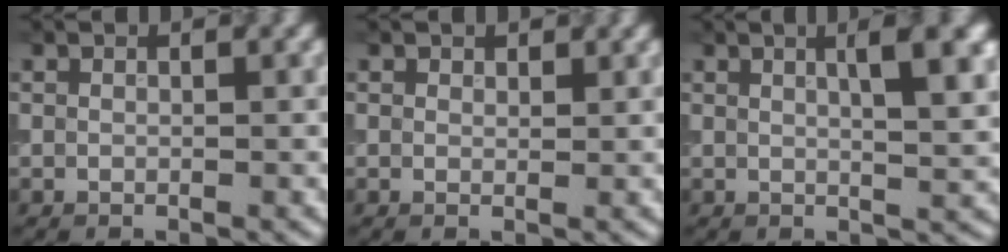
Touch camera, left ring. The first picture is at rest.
{"total": 0.8, "force": [0.6, 0.4, 0.1], "torque": [-0.001, -0.003, 0.008]}
{"total": 5.5, "force": [1.8, 1.5, 4.9], "torque": [-0.045, 0.010, 0.018]}